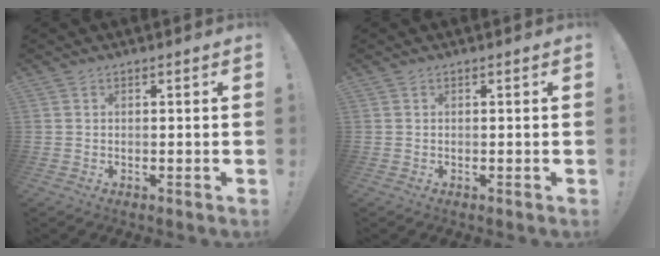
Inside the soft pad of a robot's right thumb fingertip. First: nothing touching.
{"total": 0.0}